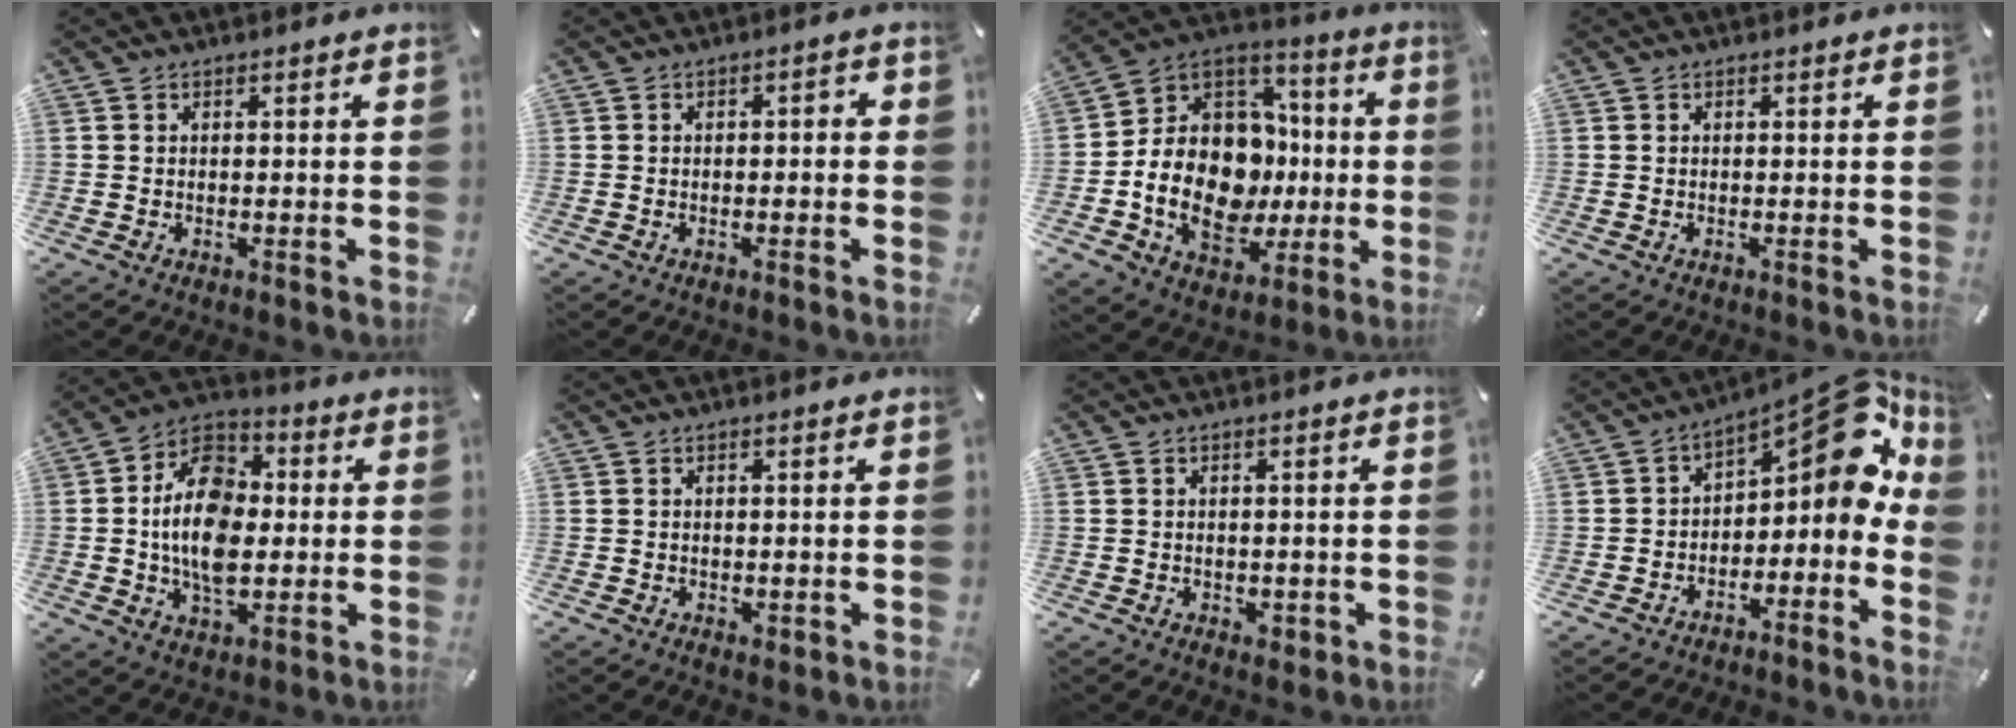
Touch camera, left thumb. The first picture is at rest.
{"total": 1.9, "force": [-1.0, 0.9, 1.4], "torque": [-0.024, 0.008, -0.021]}
{"total": 19.7, "force": [-2.4, 15.2, 12.2], "torque": [-0.252, -0.013, -0.031]}
{"total": 0.0}
{"total": 15.9, "force": [-0.6, 11.0, 11.4], "torque": [-0.228, 0.010, -0.015]}
{"total": 1.0, "force": [0.2, 0.8, 0.4], "torque": [-0.009, 0.004, 0.003]}
{"total": 1.6, "force": [-0.3, 1.4, 0.8], "torque": [-0.006, 0.000, -0.007]}
{"total": 10.6, "force": [5.1, 5.6, 7.4], "torque": [-0.078, -0.062, 0.084]}